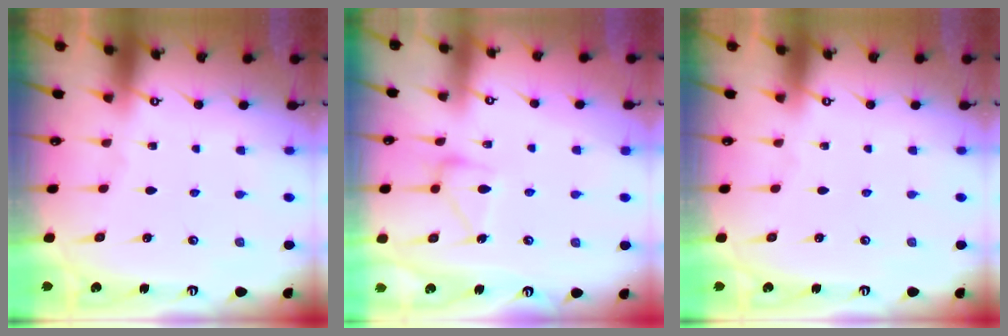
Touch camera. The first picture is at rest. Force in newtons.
{"total": 13.9, "press": 13.9, "slide": 0.5}
{"total": 0.0}